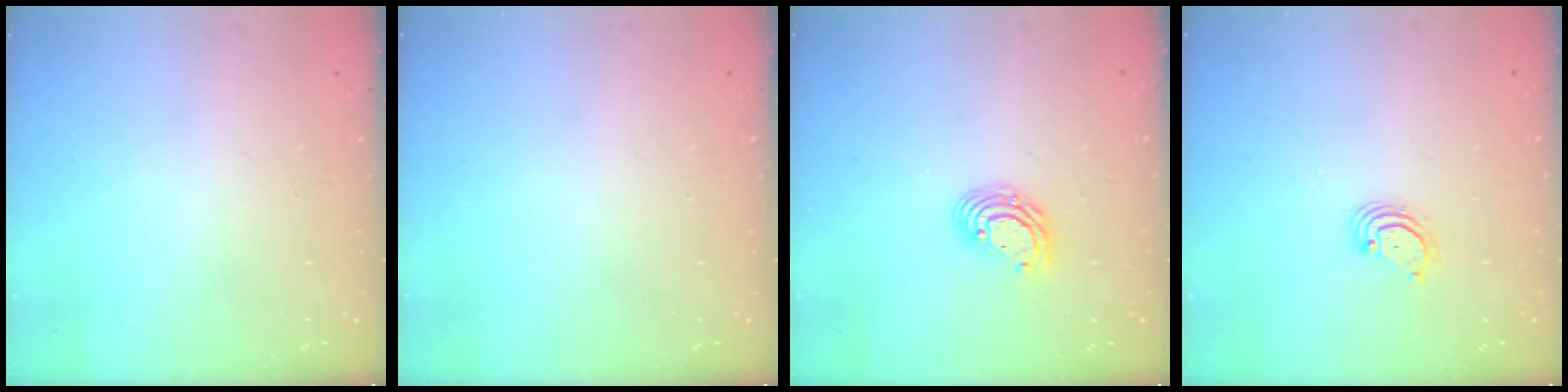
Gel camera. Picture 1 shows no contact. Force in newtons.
{"total": 0.0}
{"total": 7.5, "press": 7.4, "slide": 1.1}
{"total": 3.0, "press": 3.0, "slide": 0.3}